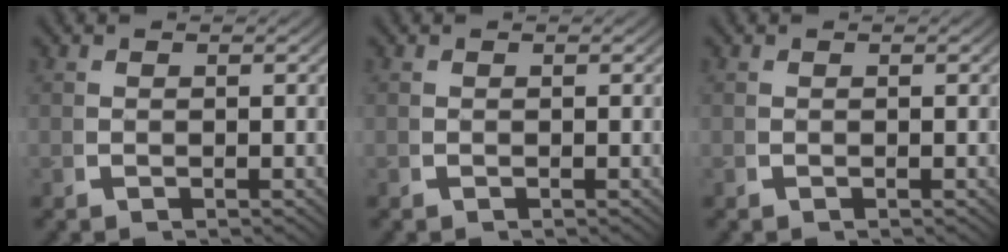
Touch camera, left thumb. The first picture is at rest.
{"total": 0.0}
{"total": 0.0}